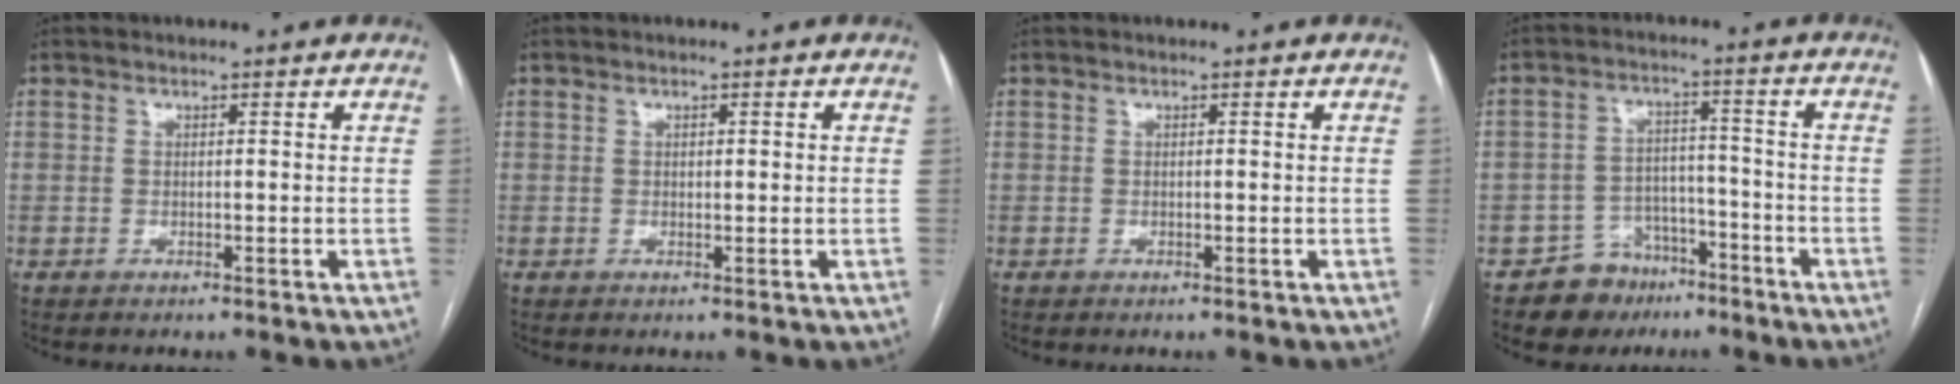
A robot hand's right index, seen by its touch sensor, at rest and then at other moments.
{"total": 0.8, "force": [0.3, 0.3, 0.7], "torque": [-0.008, 0.001, 0.004]}
{"total": 0.0}
{"total": 7.4, "force": [-5.1, 5.2, 0.8], "torque": [-0.004, 0.022, -0.077]}